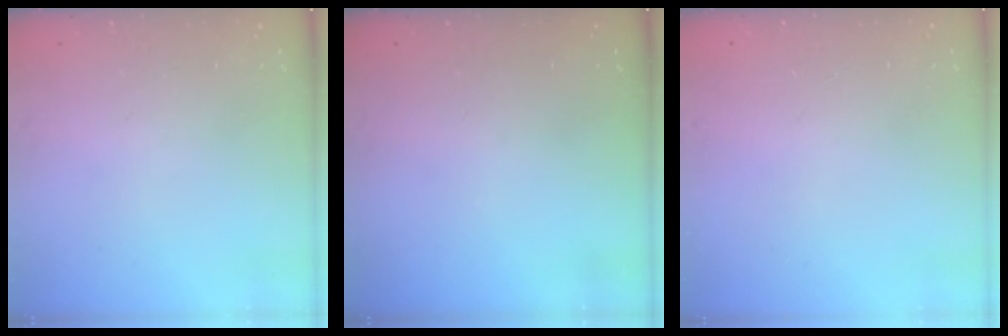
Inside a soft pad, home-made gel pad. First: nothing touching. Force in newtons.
{"total": 0.0}
{"total": 1.1, "press": 0.9, "slide": 0.6}